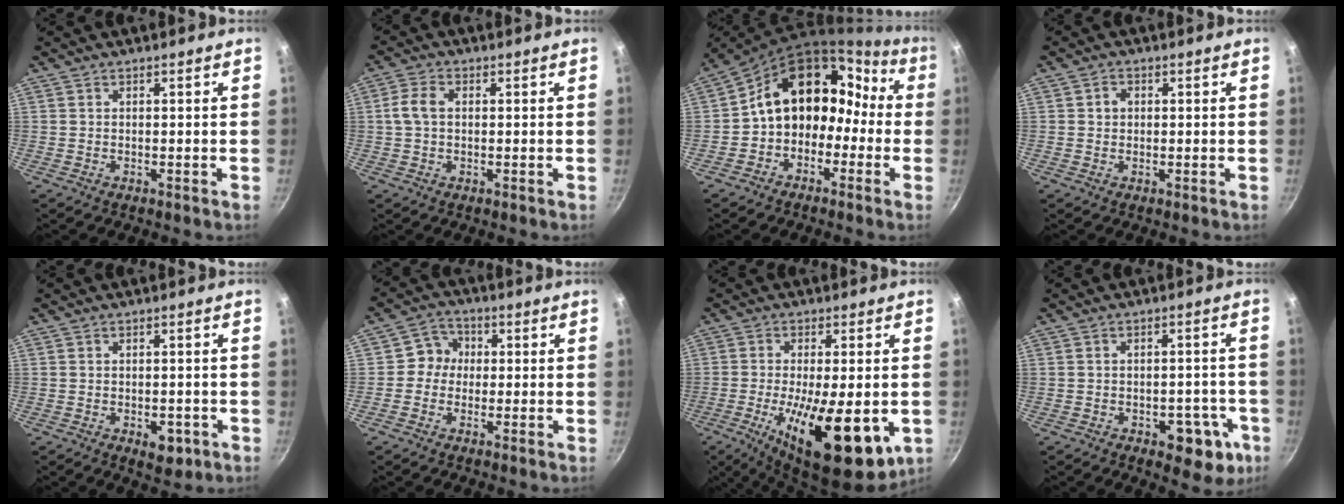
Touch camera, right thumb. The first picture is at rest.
{"total": 4.4, "force": [0.4, 2.9, 3.3], "torque": [-0.075, 0.012, 0.005]}
{"total": 16.0, "force": [-1.8, 12.2, 10.3], "torque": [-0.115, 0.078, -0.042]}
{"total": 1.9, "force": [0.3, 1.6, 0.9], "torque": [-0.007, 0.003, 0.003]}
{"total": 4.2, "force": [-1.7, 2.3, 3.0], "torque": [-0.028, 0.005, -0.017]}
{"total": 5.6, "force": [-0.2, 5.0, 2.5], "torque": [-0.013, 0.016, -0.017]}
{"total": 19.8, "force": [-5.7, 7.0, 17.6], "torque": [-0.260, -0.025, -0.066]}
{"total": 8.9, "force": [-4.2, 4.6, 6.3], "torque": [-0.049, 0.029, -0.047]}